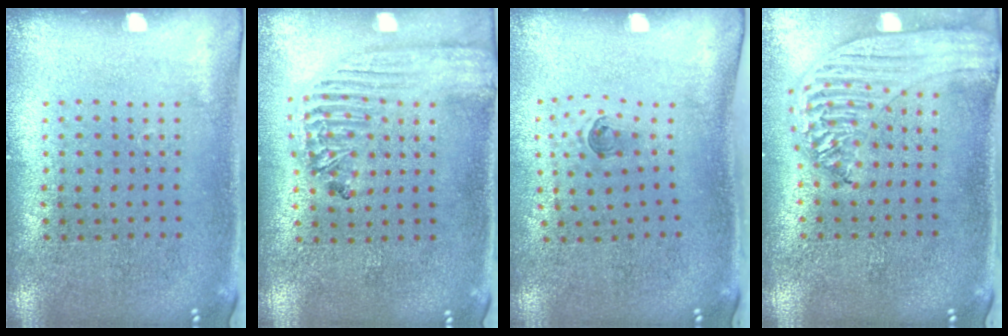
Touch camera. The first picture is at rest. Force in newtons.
{"total": 1.8, "press": 1.7, "slide": 0.7}
{"total": 0.5, "press": 0.3, "slide": 0.4}
{"total": 1.8, "press": 1.7, "slide": 0.6}